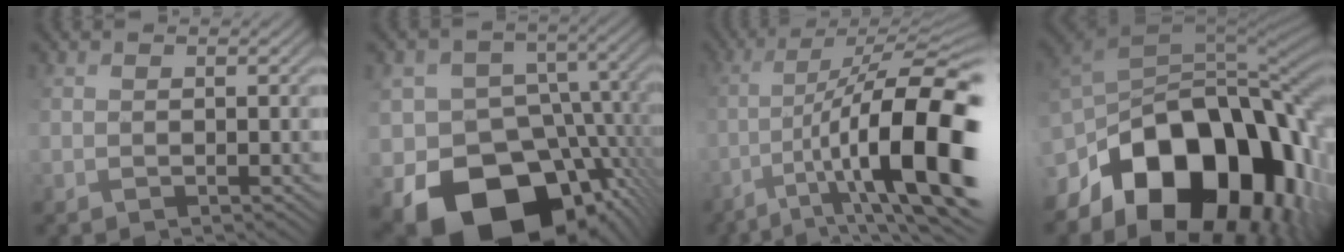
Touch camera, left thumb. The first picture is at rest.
{"total": 18.1, "force": [-7.9, 13.4, 9.3], "torque": [-0.165, -0.031, -0.110]}
{"total": 17.9, "force": [-5.1, 5.1, 16.4], "torque": [-0.251, -0.020, -0.068]}
{"total": 20.8, "force": [-7.4, 12.7, 14.6], "torque": [-0.258, -0.031, -0.106]}